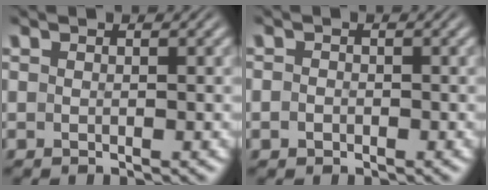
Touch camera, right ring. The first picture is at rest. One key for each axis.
{"total": 0.9, "fx": -0.5, "fy": 0.7, "fz": 0.1, "tx": -0.010, "ty": -0.009, "tz": -0.005}